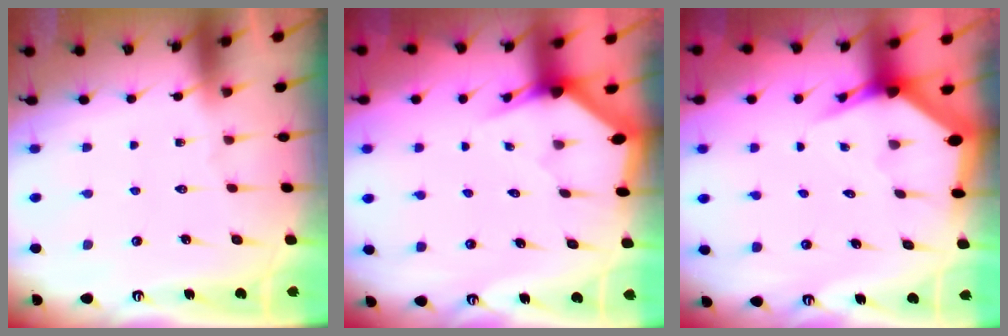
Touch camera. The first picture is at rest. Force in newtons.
{"total": 2.8, "press": 2.8, "slide": 0.1}
{"total": 3.8, "press": 3.8, "slide": 0.4}